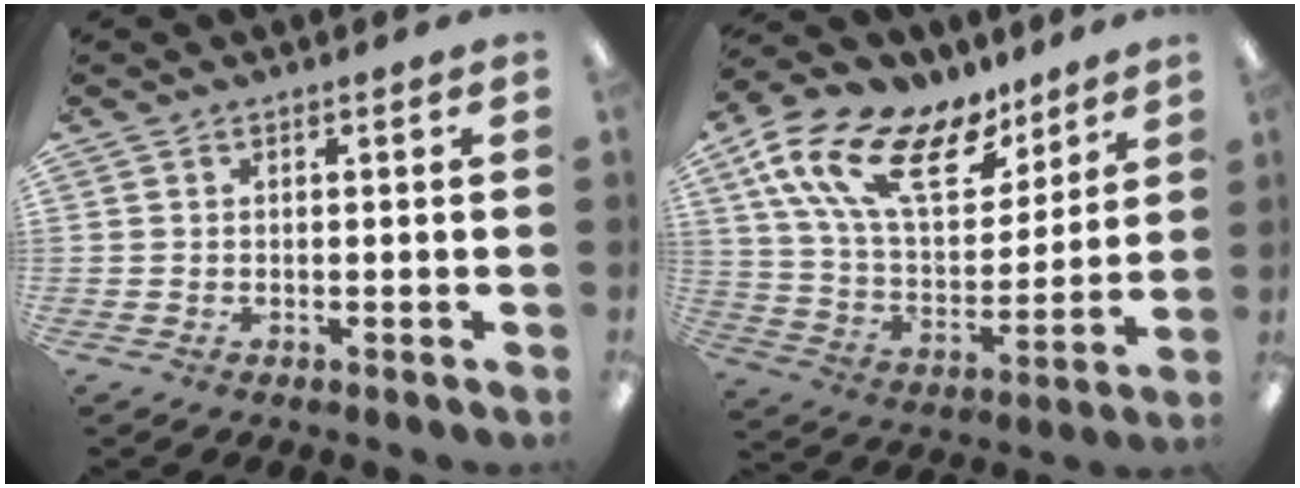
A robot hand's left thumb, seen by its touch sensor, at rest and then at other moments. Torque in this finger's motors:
{"motor_torque": [0.76, 0.74, 1.64, -1.13, 0.42]}